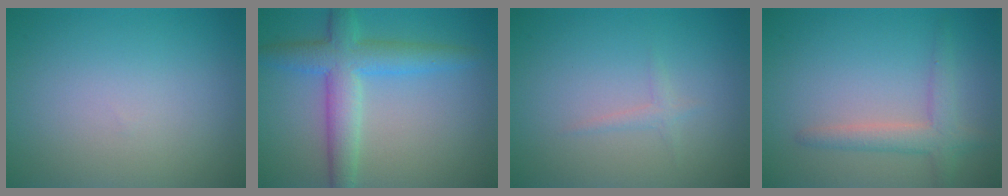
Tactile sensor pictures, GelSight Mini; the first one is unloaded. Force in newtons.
{"total": 5.3, "press": 5.3, "slide": 0.2}
{"total": 0.8, "press": 0.8, "slide": 0.1}
{"total": 2.7, "press": 2.7, "slide": 0.2}